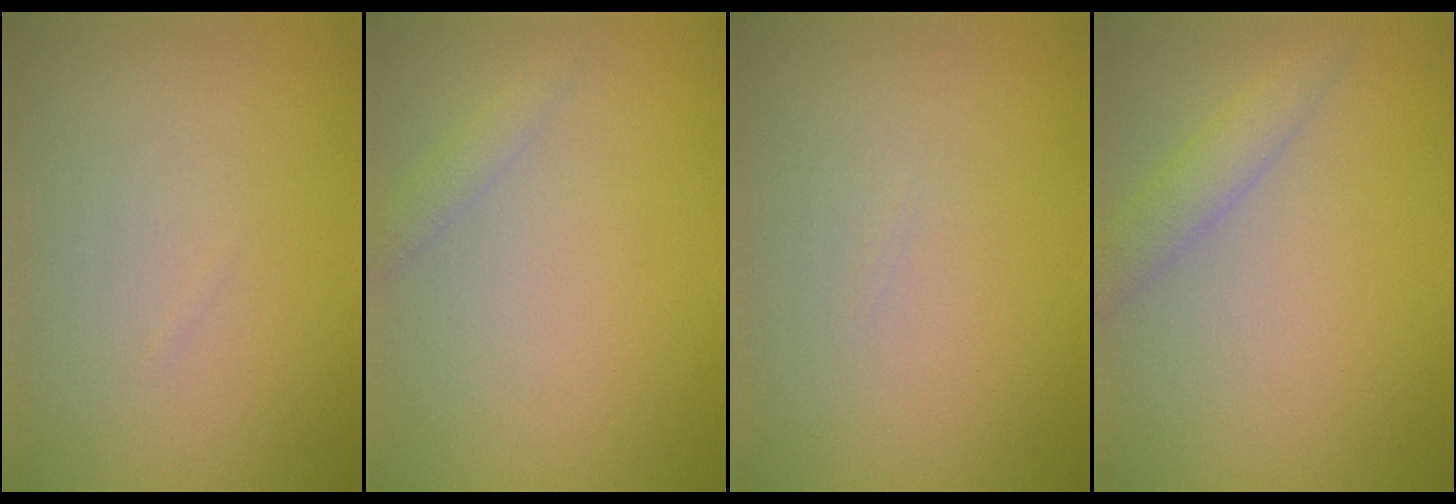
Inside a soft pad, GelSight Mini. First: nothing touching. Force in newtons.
{"total": 1.2, "press": 1.2, "slide": 0.1}
{"total": 0.0}
{"total": 2.4, "press": 2.4, "slide": 0.1}